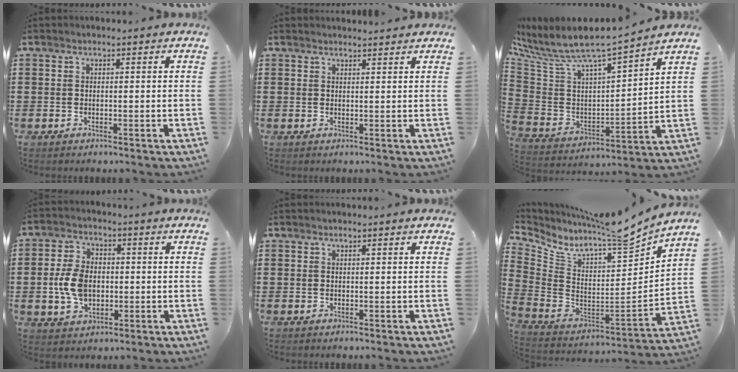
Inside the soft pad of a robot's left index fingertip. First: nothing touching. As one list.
[{"total": 1.3, "force": [1.3, 0.1, 0.1], "torque": [-0.006, 0.000, 0.026]}, {"total": 6.9, "force": [5.9, 1.2, 3.3], "torque": [-0.097, -0.053, 0.093]}, {"total": 7.3, "force": [-0.6, 4.9, 5.4], "torque": [-0.138, 0.003, -0.018]}, {"total": 0.0}, {"total": 8.2, "force": [7.3, 0.7, 3.6], "torque": [-0.089, -0.081, 0.110]}]